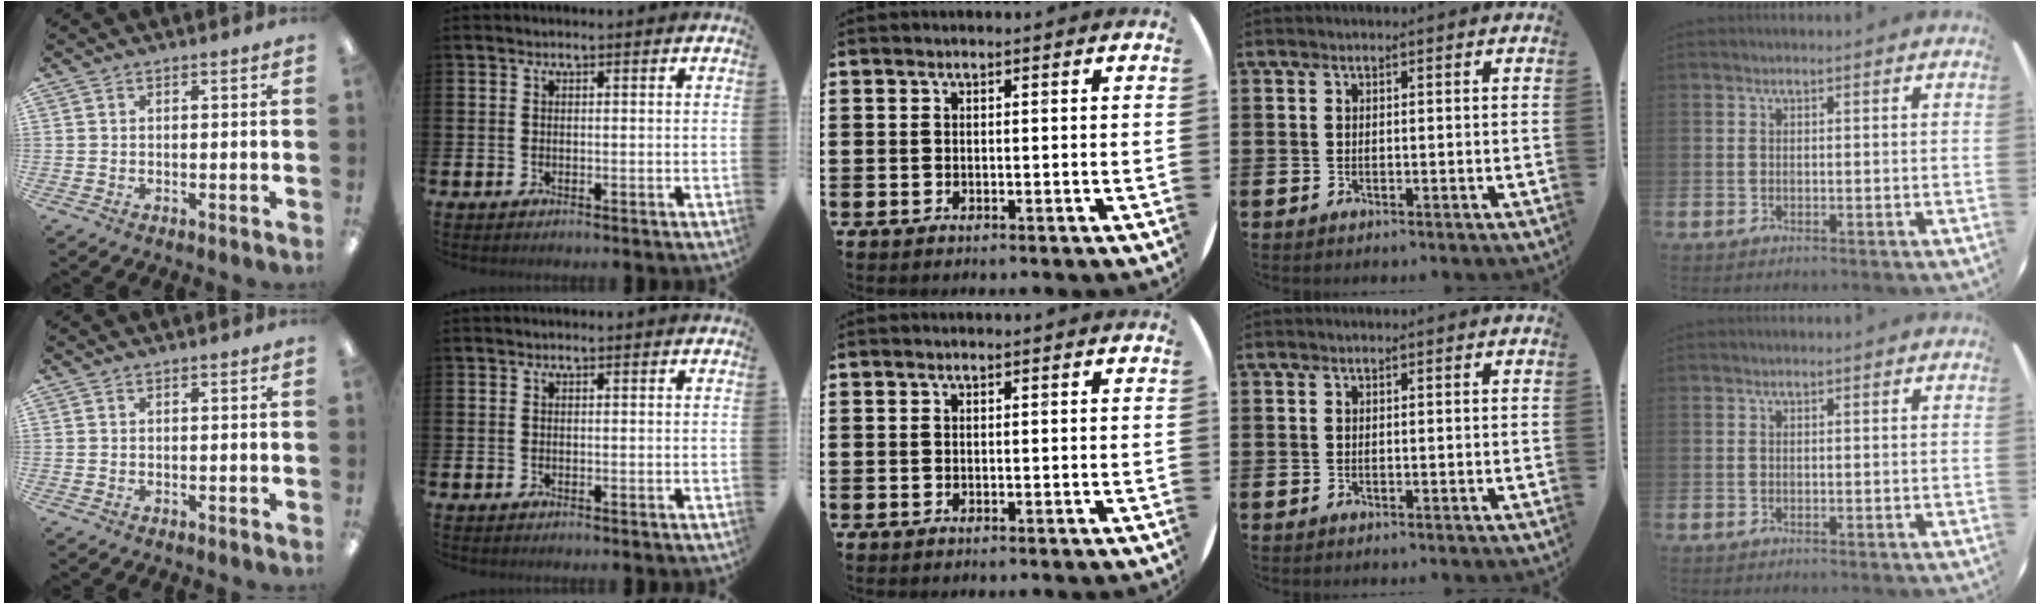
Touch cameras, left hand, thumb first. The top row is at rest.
{}